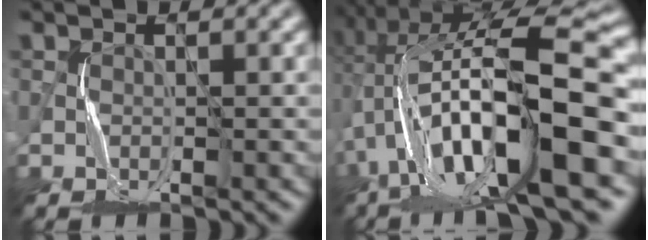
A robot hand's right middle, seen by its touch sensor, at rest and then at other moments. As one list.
[{"total": 16.6, "force": [-2.1, 5.0, 15.7], "torque": [-0.273, 0.031, -0.035]}]